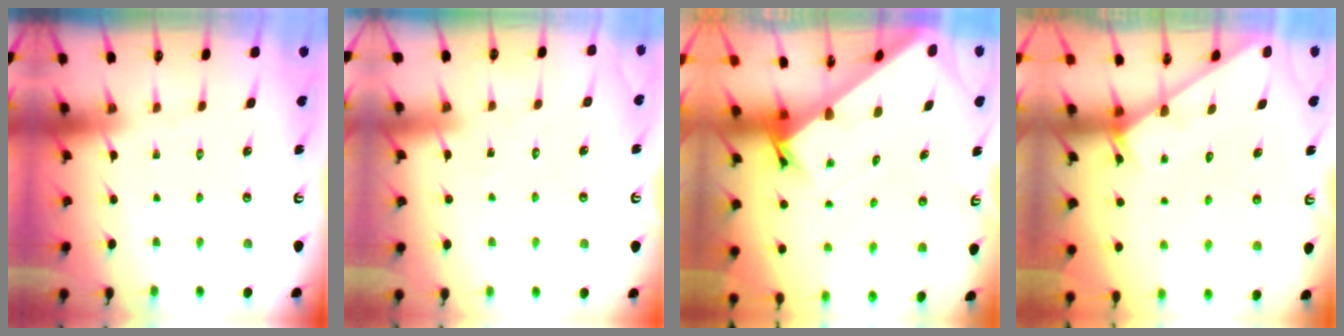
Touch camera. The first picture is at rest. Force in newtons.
{"total": 5.5, "press": 5.4, "slide": 0.5}
{"total": 3.4, "press": 3.4, "slide": 0.3}
{"total": 2.9, "press": 2.9, "slide": 0.1}